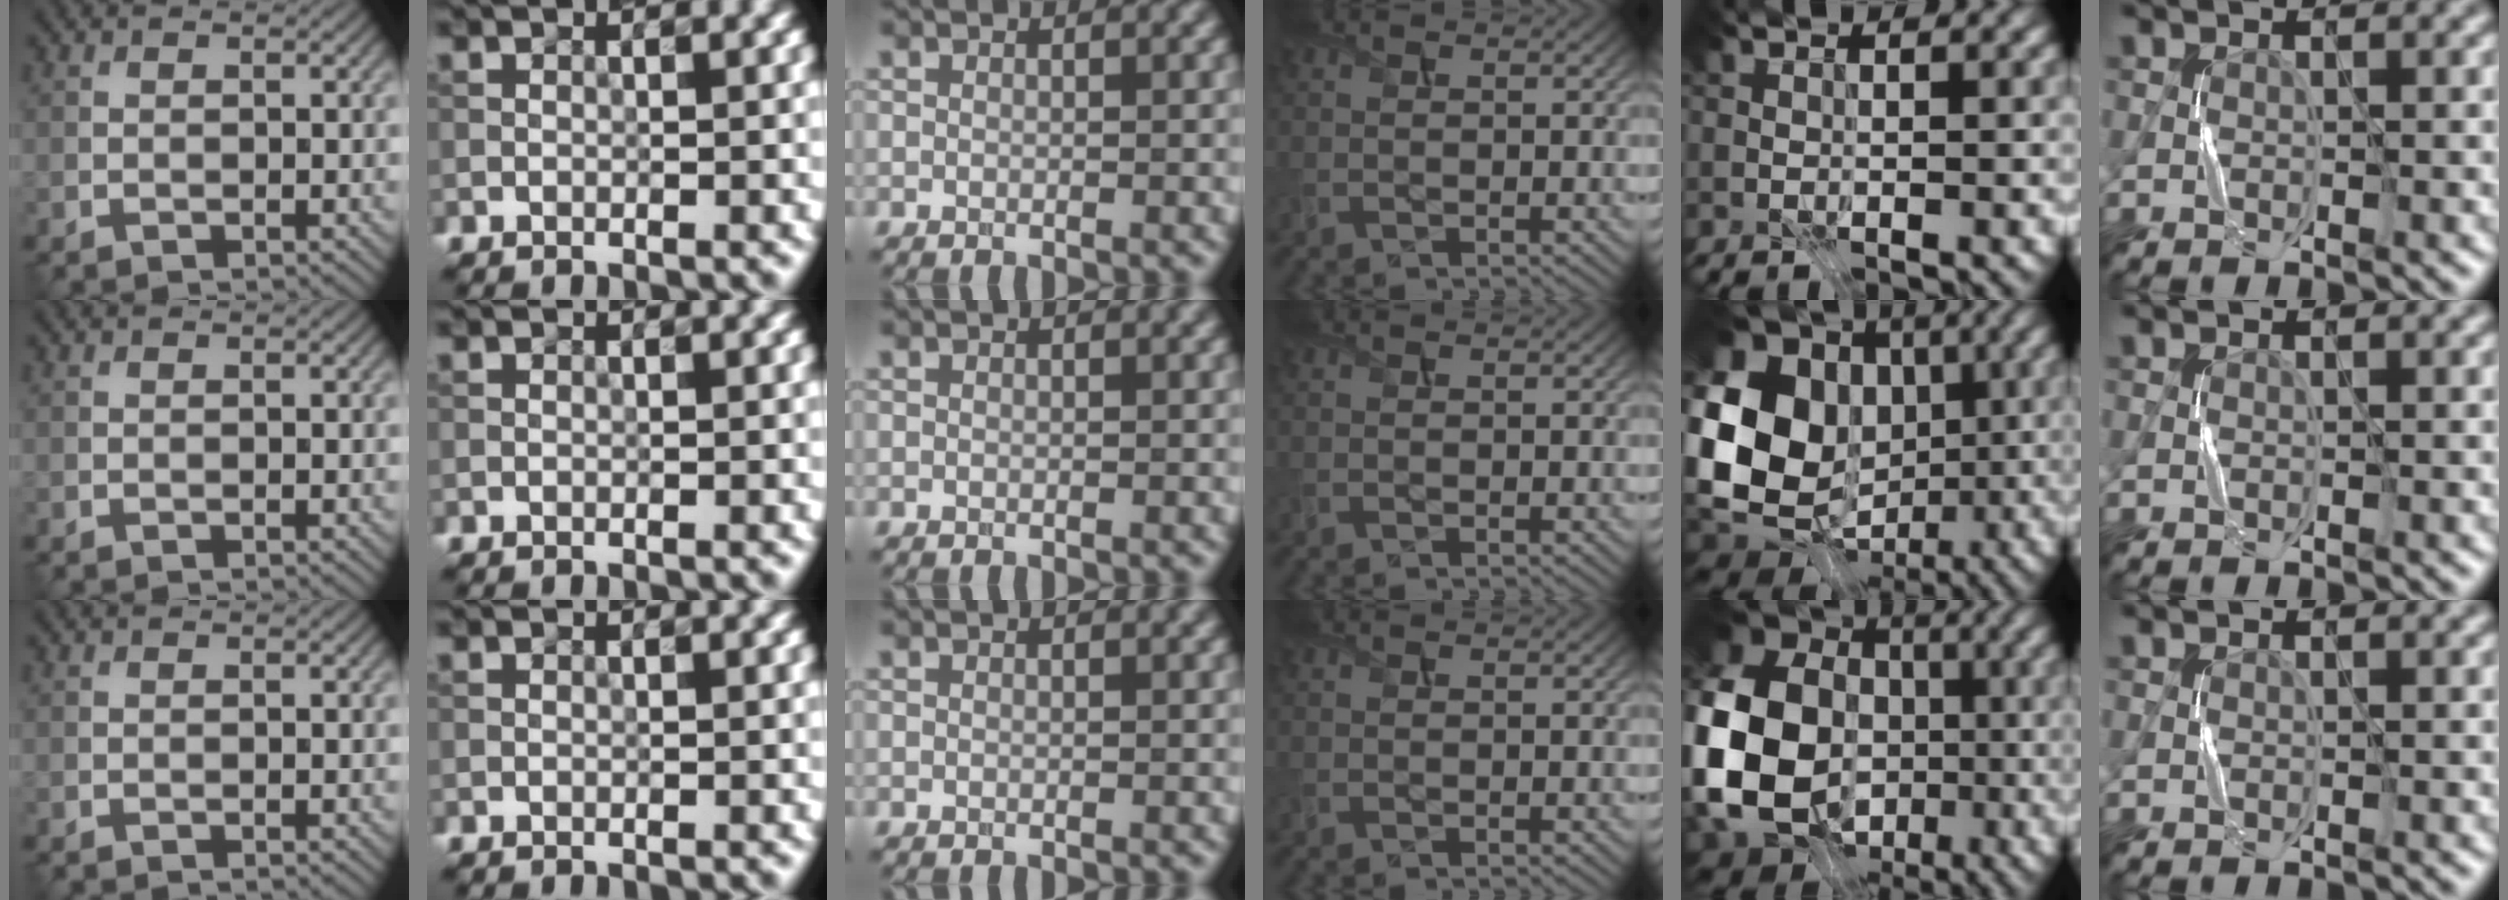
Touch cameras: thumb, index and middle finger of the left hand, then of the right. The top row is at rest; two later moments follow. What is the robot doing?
{"motion": "press", "object": "sticker"}